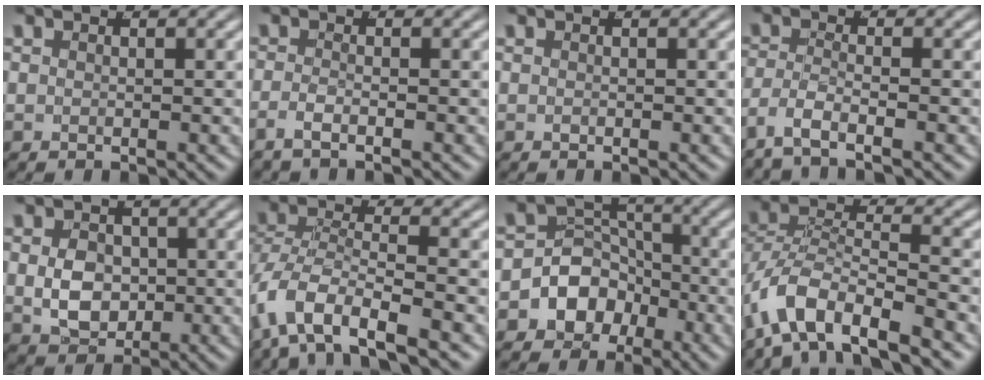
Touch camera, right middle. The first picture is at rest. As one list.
[{"total": 1.6, "force": [-1.2, 0.1, 1.0], "torque": [-0.032, -0.006, -0.021]}, {"total": 0.0}, {"total": 3.3, "force": [-2.2, 1.3, 2.0], "torque": [-0.066, -0.022, -0.031]}, {"total": 4.3, "force": [-0.2, 3.3, 2.7], "torque": [-0.044, -0.013, 0.005]}, {"total": 5.6, "force": [-2.8, 2.9, 3.9], "torque": [-0.110, -0.023, -0.036]}, {"total": 10.1, "force": [-2.9, 8.8, 3.9], "torque": [-0.086, -0.026, -0.055]}, {"total": 6.3, "force": [-3.4, 3.4, 4.0], "torque": [-0.102, -0.019, -0.052]}]